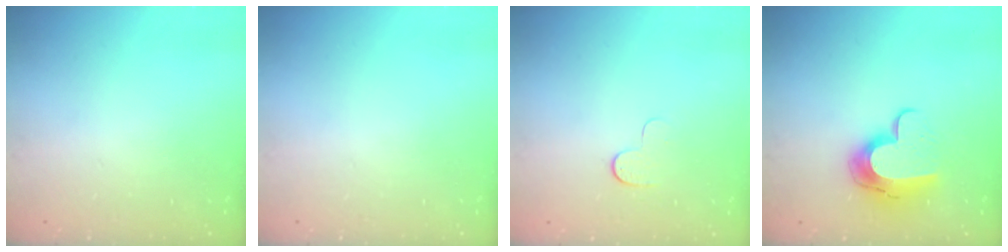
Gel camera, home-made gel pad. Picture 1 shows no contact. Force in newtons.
{"total": 0.0}
{"total": 3.9, "press": 3.9, "slide": 0.3}
{"total": 12.1, "press": 12.0, "slide": 0.9}